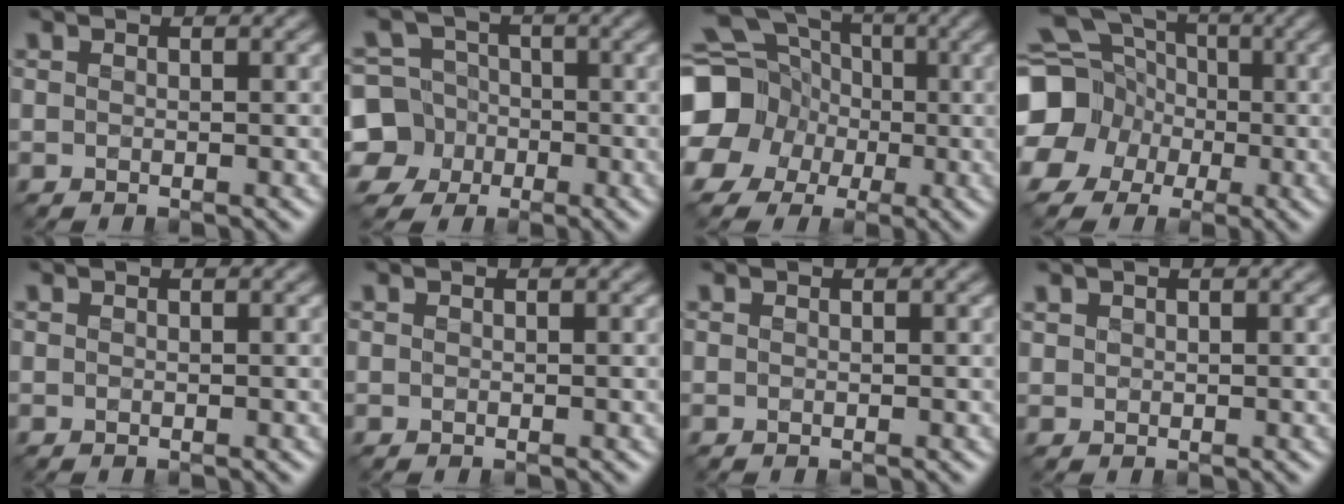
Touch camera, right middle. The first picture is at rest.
{"total": 10.0, "force": [-2.6, 9.4, 2.2], "torque": [-0.068, -0.002, -0.076]}
{"total": 18.4, "force": [-1.3, 17.5, 5.7], "torque": [-0.173, -0.002, -0.067]}
{"total": 16.8, "force": [-1.7, 15.8, 5.4], "torque": [-0.167, -0.002, -0.073]}
{"total": 0.0}
{"total": 0.0}
{"total": 0.0}
{"total": 0.7, "force": [0.5, 0.4, -0.1], "torque": [0.001, 0.001, 0.015]}